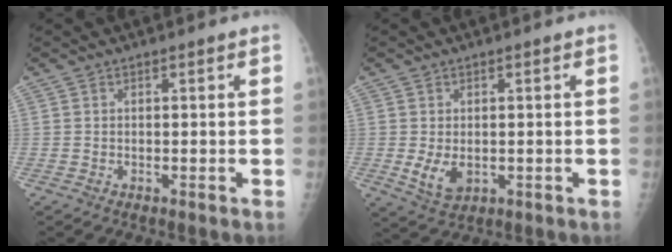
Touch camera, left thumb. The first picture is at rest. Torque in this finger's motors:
{"motor_torque": [-0.35, 0.60, 0.58, 0.03, 0.06]}